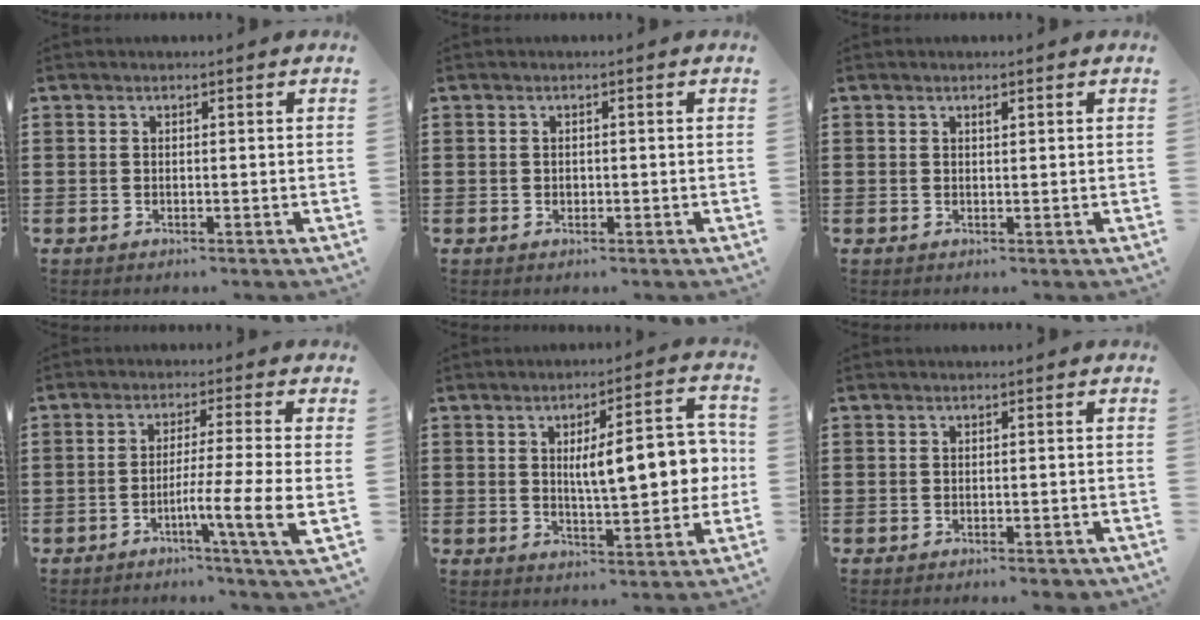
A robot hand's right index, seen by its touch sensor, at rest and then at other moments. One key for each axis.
{"total": 0.8, "fx": 0.0, "fy": 0.7, "fz": 0.5, "tx": -0.011, "ty": 0.004, "tz": -0.001}
{"total": 0.6, "fx": 0.4, "fy": 0.2, "fz": 0.4, "tx": -0.009, "ty": 0.001, "tz": 0.007}
{"total": 7.5, "fx": -2.7, "fy": -0.8, "fz": 6.9, "tx": -0.116, "ty": -0.013, "tz": -0.047}
{"total": 10.3, "fx": 1.0, "fy": 3.8, "fz": 9.5, "tx": -0.137, "ty": -0.002, "tz": 0.006}
{"total": 0.8, "fx": -0.6, "fy": 0.2, "fz": 0.6, "tx": -0.013, "ty": -0.004, "tz": -0.011}